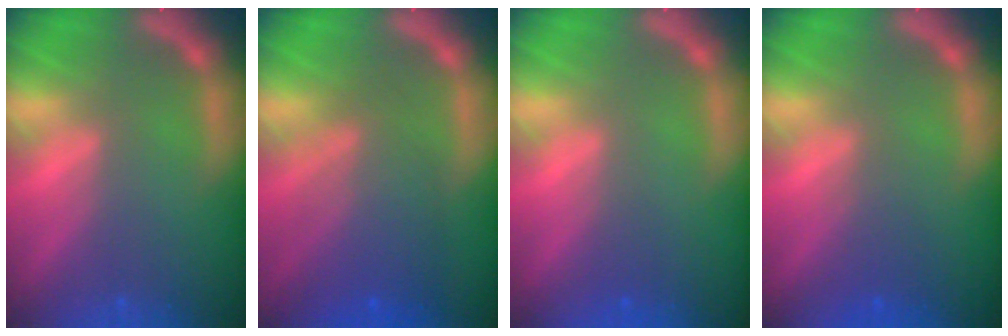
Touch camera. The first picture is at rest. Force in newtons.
{"total": 6.6}
{"total": 0.9}
{"total": 2.0}